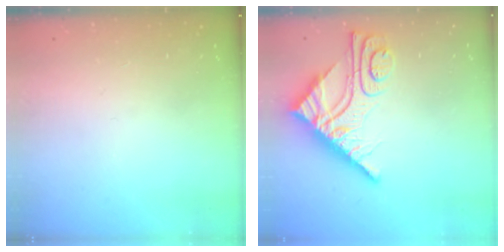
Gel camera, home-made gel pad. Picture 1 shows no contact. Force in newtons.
{"total": 12.6, "press": 12.5, "slide": 1.0}